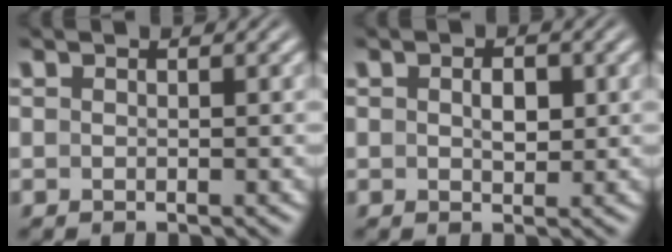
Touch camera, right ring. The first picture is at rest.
{"total": 1.5, "force": [0.1, 0.8, 1.3], "torque": [-0.022, -0.010, 0.009]}